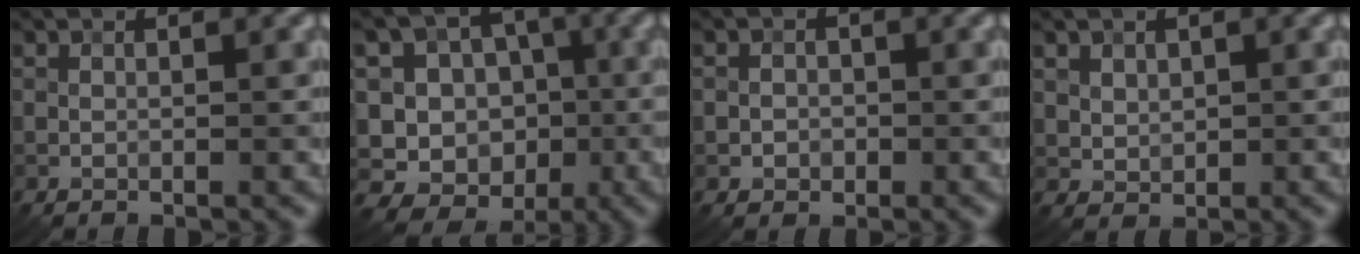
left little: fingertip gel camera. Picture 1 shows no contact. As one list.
[{"total": 14.1, "force": [-3.6, 13.1, 3.8], "torque": [-0.079, 0.018, -0.050]}, {"total": 1.4, "force": [-0.4, 1.3, 0.4], "torque": [0.005, -0.001, -0.010]}, {"total": 1.6, "force": [0.8, 1.2, 0.6], "torque": [-0.015, -0.007, 0.025]}]